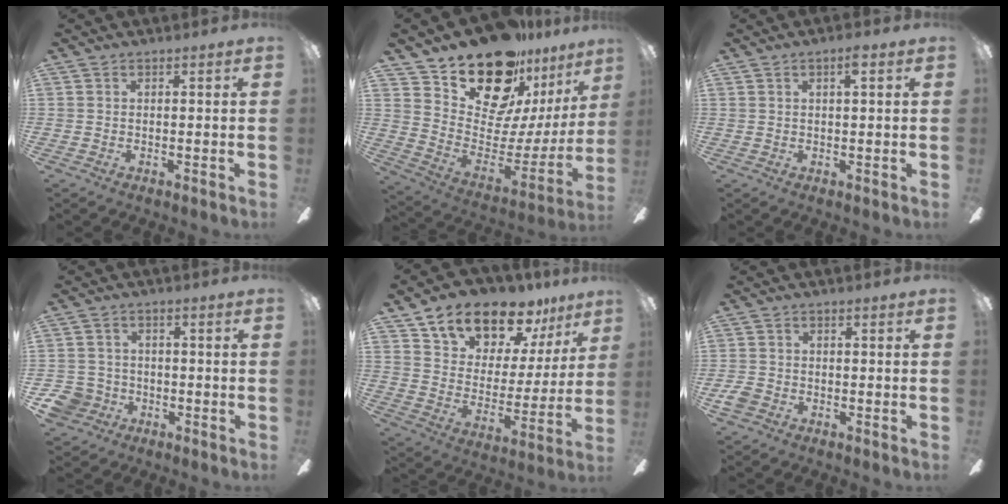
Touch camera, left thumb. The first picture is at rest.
{"total": 21.9, "force": [16.7, 10.3, 9.7], "torque": [-0.159, -0.125, 0.304]}
{"total": 2.6, "force": [1.3, 0.6, 2.2], "torque": [-0.038, 0.002, 0.018]}
{"total": 6.7, "force": [-2.9, 5.8, 1.8], "torque": [-0.064, 0.023, -0.056]}
{"total": 15.3, "force": [13.0, 6.9, 4.0], "torque": [-0.078, -0.099, 0.237]}
{"total": 3.1, "force": [-1.6, 2.1, 1.5], "torque": [-0.028, 0.008, -0.031]}